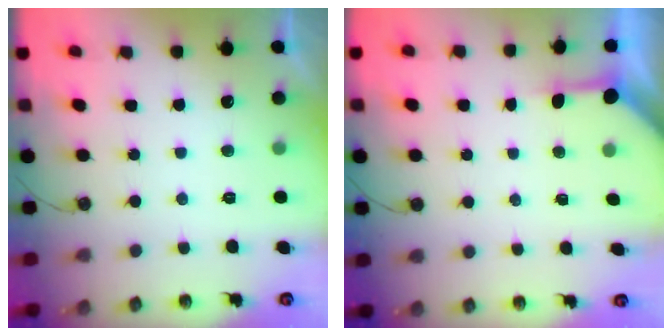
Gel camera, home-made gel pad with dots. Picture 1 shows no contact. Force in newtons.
{"total": 3.5, "press": 3.5, "slide": 0.5}